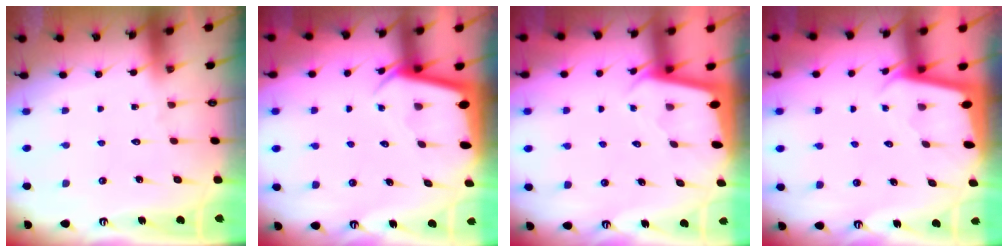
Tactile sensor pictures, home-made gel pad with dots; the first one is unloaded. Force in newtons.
{"total": 2.6, "press": 2.6, "slide": 0.4}
{"total": 1.9, "press": 1.9, "slide": 0.0}
{"total": 2.0, "press": 2.0, "slide": 0.1}